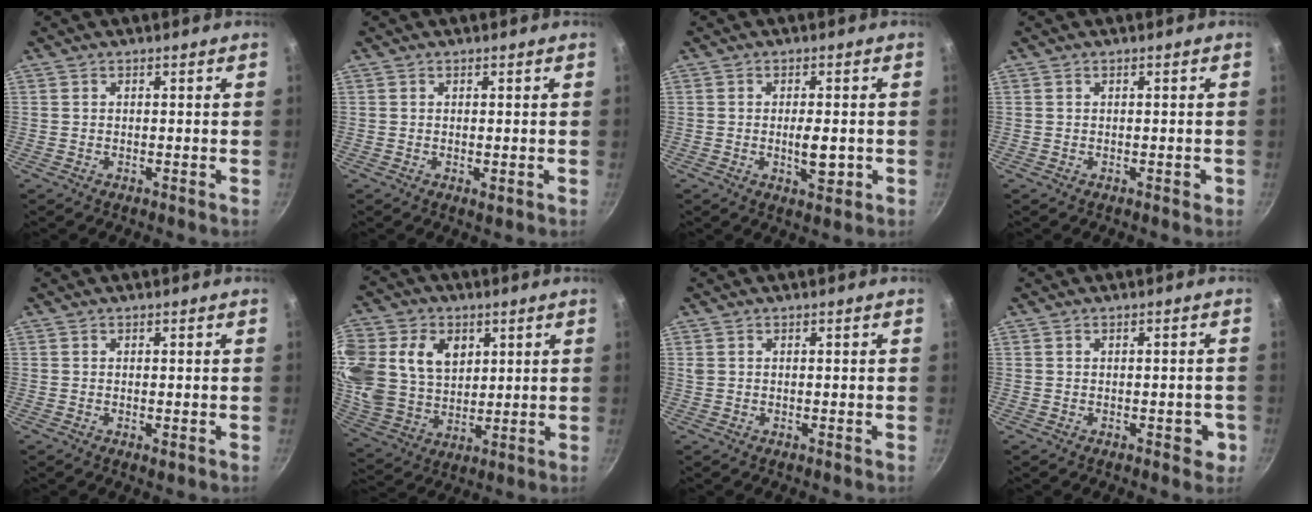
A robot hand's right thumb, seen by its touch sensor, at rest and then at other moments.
{"total": 0.9, "force": [-0.1, 0.3, 0.9], "torque": [-0.016, -0.006, -0.001]}
{"total": 4.7, "force": [-0.8, 1.8, 4.3], "torque": [-0.061, -0.002, -0.010]}
{"total": 0.7, "force": [-0.2, 0.5, 0.5], "torque": [0.000, 0.003, -0.003]}
{"total": 0.6, "force": [-0.1, 0.1, 0.6], "torque": [-0.011, -0.005, -0.001]}
{"total": 22.8, "force": [7.0, 17.2, 13.3], "torque": [-0.295, 0.009, 0.137]}
{"total": 0.5, "force": [0.2, 0.4, 0.3], "torque": [-0.006, 0.002, 0.004]}
{"total": 3.1, "force": [-1.0, 1.7, 2.4], "torque": [-0.006, 0.009, -0.013]}